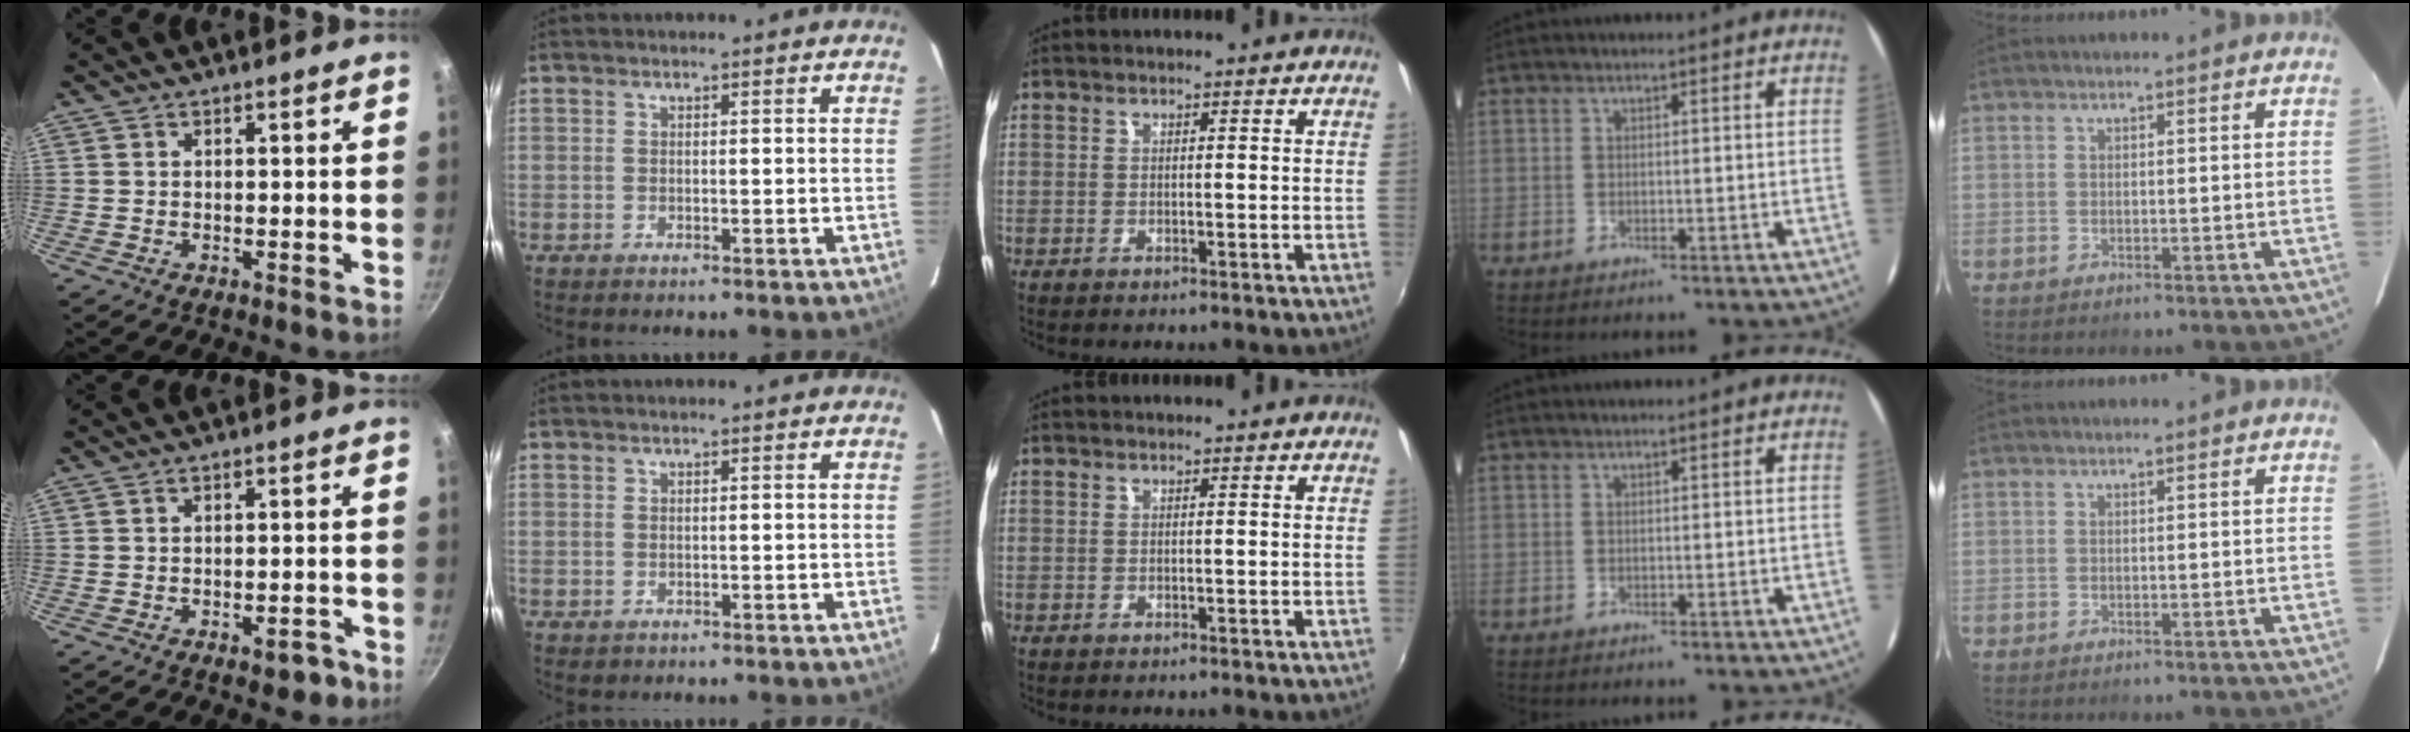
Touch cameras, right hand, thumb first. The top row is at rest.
{"thumb": {"total": 3.6, "force": [-2.1, 1.9, 2.2], "torque": [-0.011, 0.026, -0.017]}, "index": {"total": 0.6, "force": [-0.2, 0.5, 0.1], "torque": [0.000, 0.000, 0.001]}}